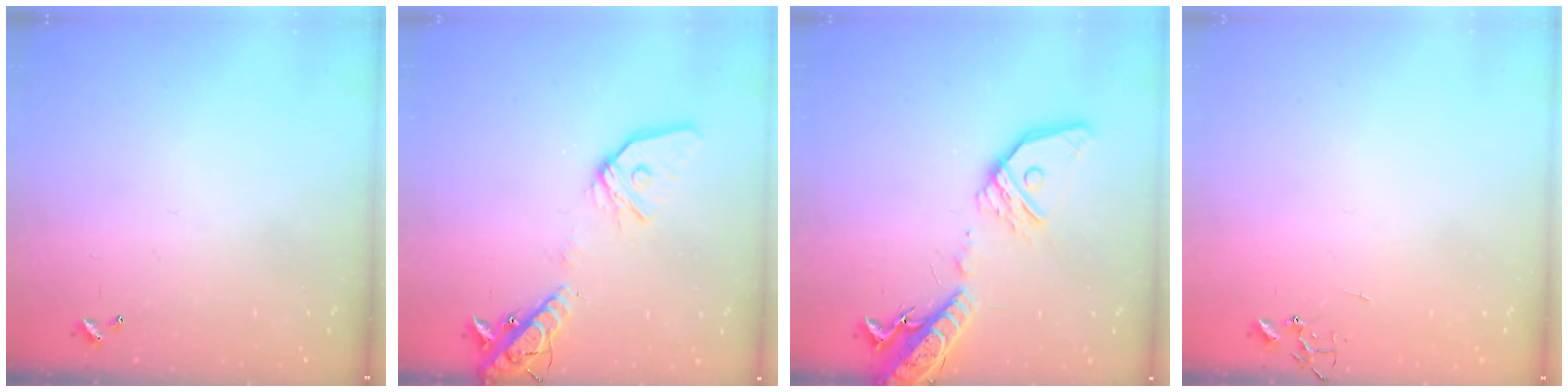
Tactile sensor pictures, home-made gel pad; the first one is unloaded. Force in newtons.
{"total": 15.2, "press": 14.9, "slide": 3.0}
{"total": 19.6, "press": 19.2, "slide": 4.0}
{"total": 0.0}